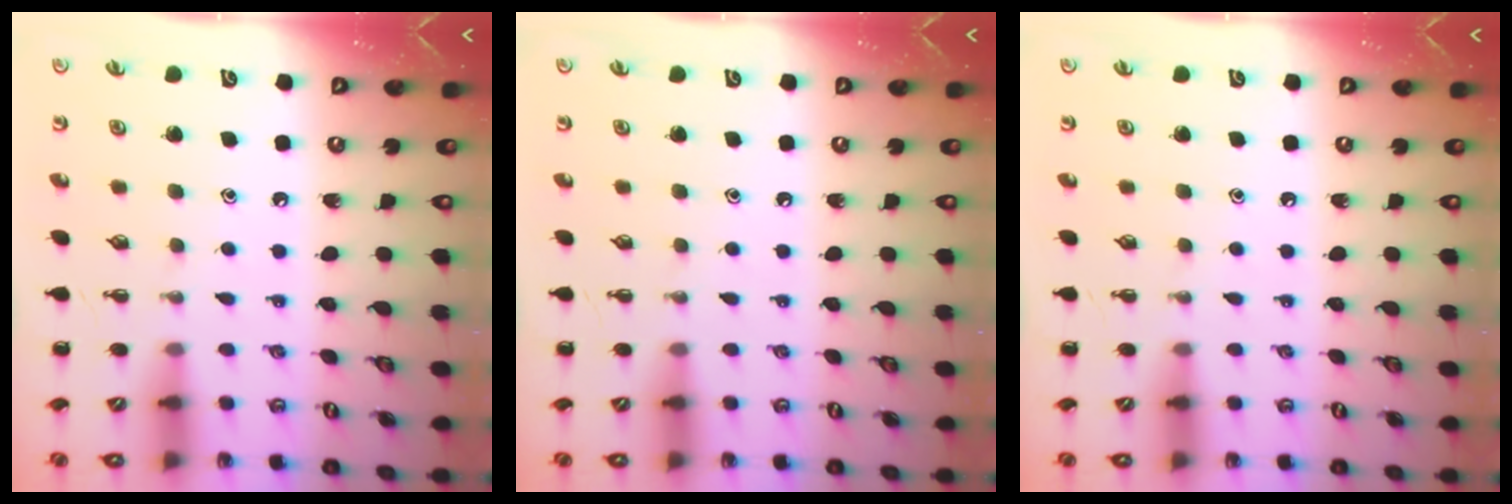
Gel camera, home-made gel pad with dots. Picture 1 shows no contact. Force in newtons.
{"total": 0.0}
{"total": 0.0}